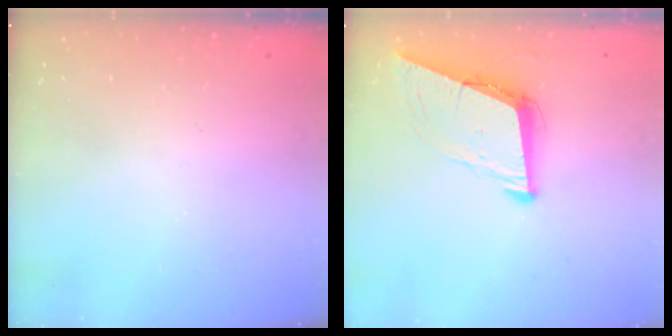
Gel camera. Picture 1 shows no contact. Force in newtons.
{"total": 9.0, "press": 8.2, "slide": 3.7}